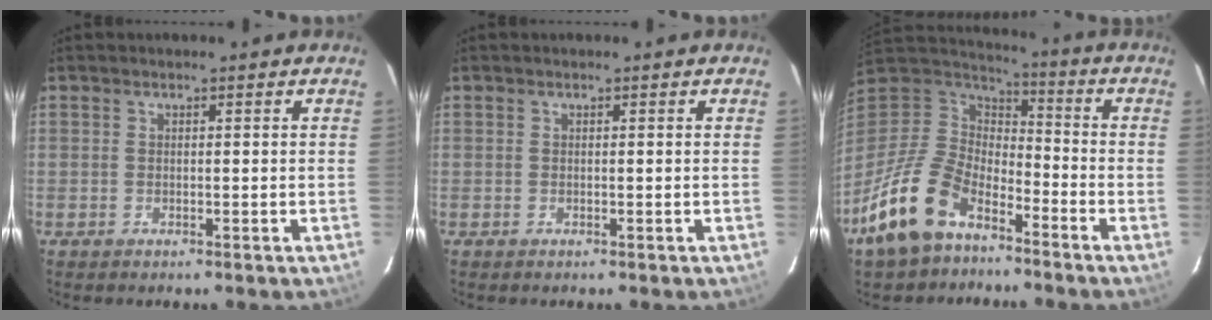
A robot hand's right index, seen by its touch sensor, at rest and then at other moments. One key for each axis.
{"total": 0.0}
{"total": 17.8, "fx": -10.5, "fy": 9.6, "fz": 10.7, "tx": -0.242, "ty": -0.002, "tz": -0.195}